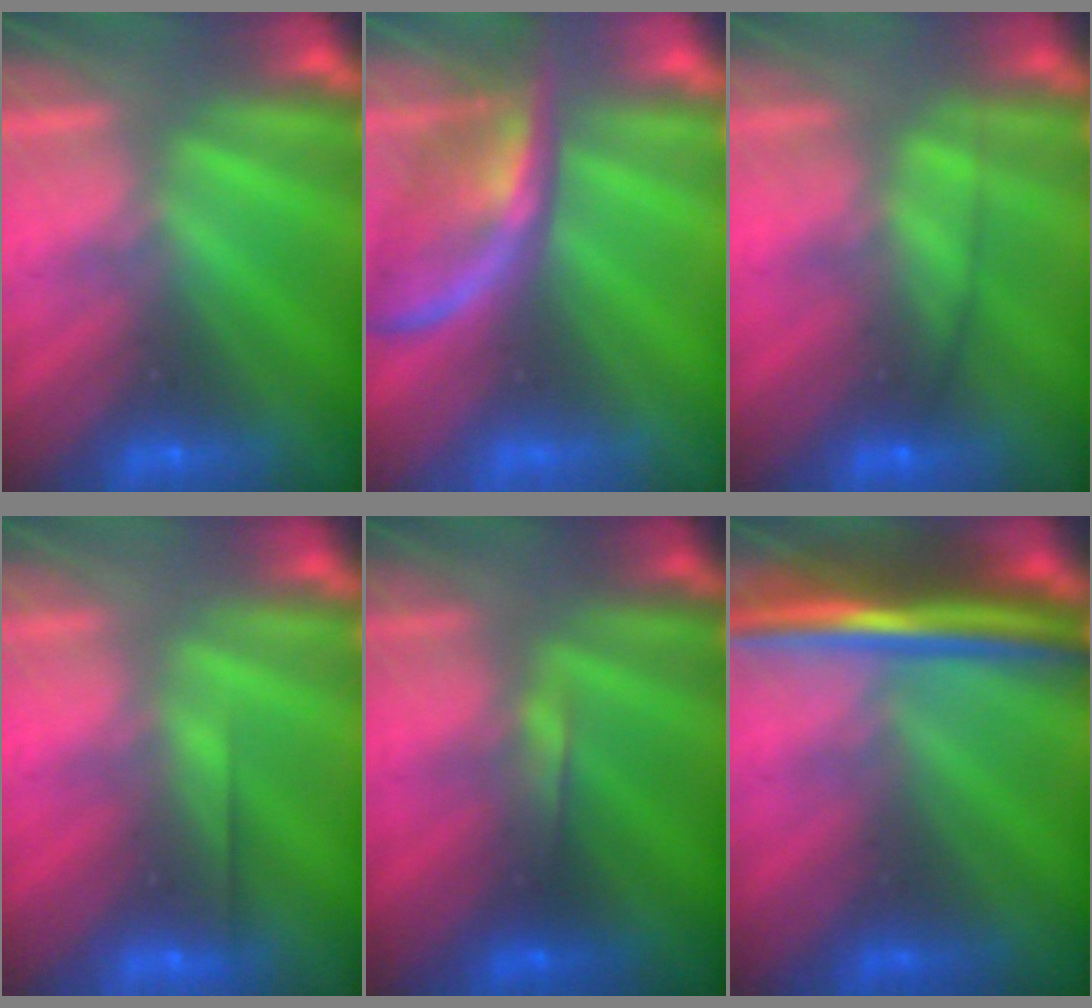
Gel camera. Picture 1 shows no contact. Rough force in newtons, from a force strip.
{"total": 2.3}
{"total": 2.4}
{"total": 2.5}
{"total": 3.8}
{"total": 7.5}